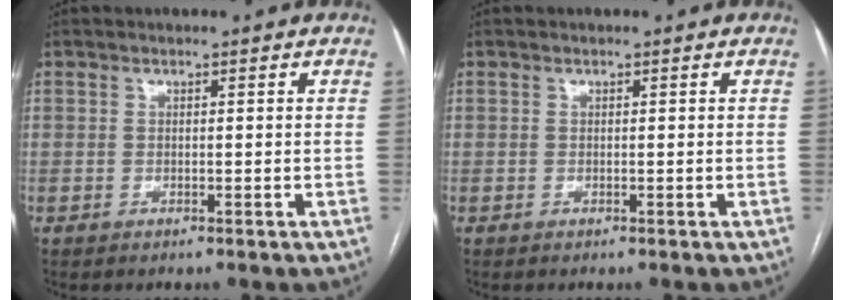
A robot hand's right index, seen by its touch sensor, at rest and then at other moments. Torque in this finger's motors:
{"motor_torque": [0.00, 0.00, 0.00, 0.00]}